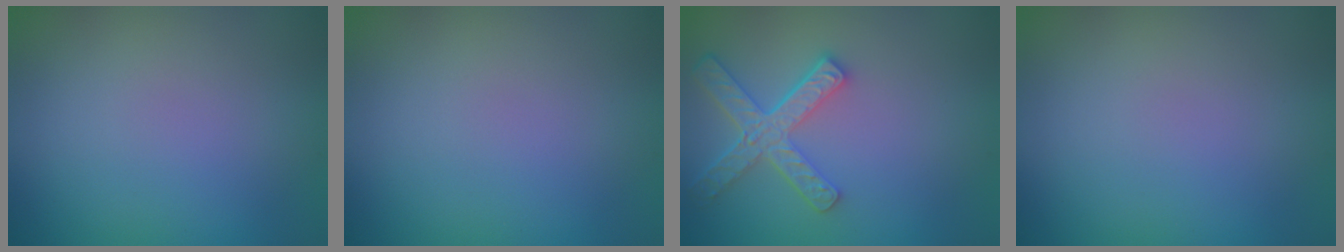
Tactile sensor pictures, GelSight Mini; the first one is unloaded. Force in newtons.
{"total": 0.0}
{"total": 4.5, "press": 3.8, "slide": 2.5}
{"total": 0.0}